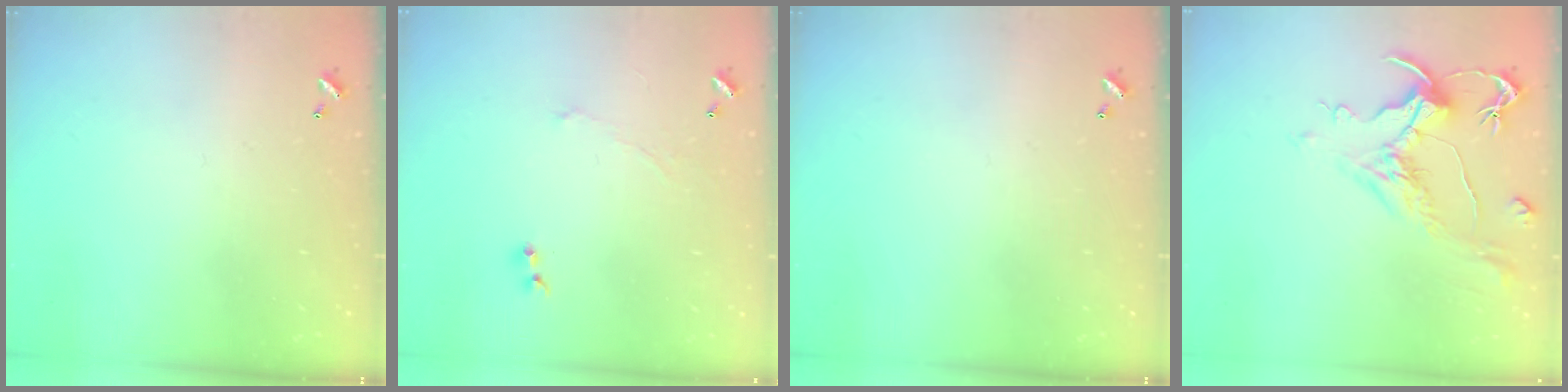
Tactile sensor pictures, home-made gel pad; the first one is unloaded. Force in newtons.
{"total": 0.8, "press": 0.4, "slide": 0.7}
{"total": 0.0}
{"total": 1.6, "press": 0.8, "slide": 1.4}